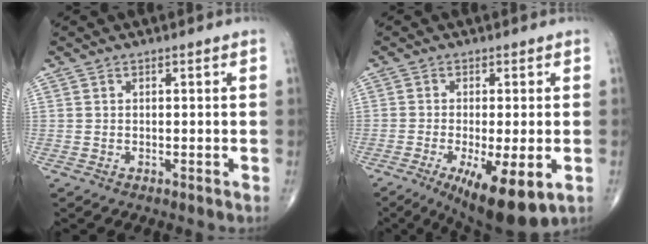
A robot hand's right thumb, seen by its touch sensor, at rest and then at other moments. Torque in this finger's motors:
{"motor_torque": [-0.02, 0.46, 0.08, -0.18, 0.09]}